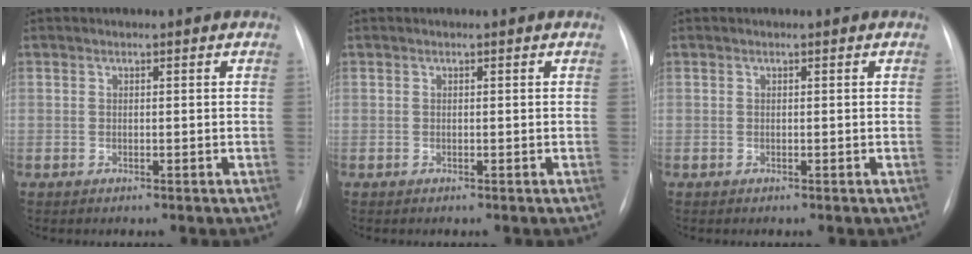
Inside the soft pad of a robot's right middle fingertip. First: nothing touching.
{"total": 0.0}
{"total": 0.0}